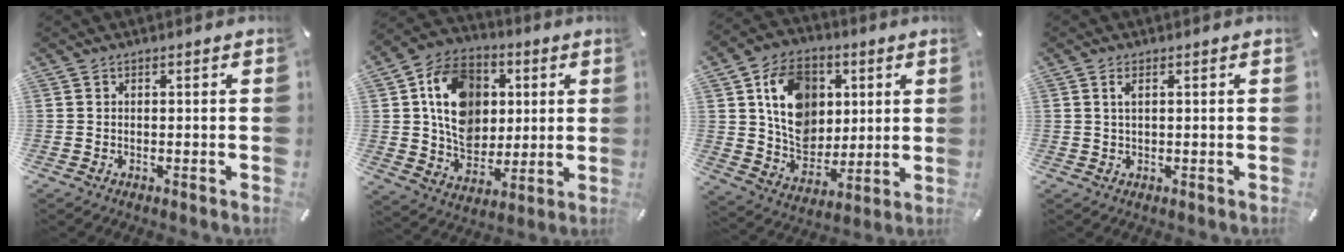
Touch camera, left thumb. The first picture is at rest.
{"total": 15.8, "force": [2.4, 13.3, 8.1], "torque": [-0.143, 0.011, 0.052]}
{"total": 15.6, "force": [4.0, 13.0, 7.6], "torque": [-0.122, -0.001, 0.082]}
{"total": 1.8, "force": [0.6, 0.6, 1.5], "torque": [-0.032, 0.003, 0.009]}